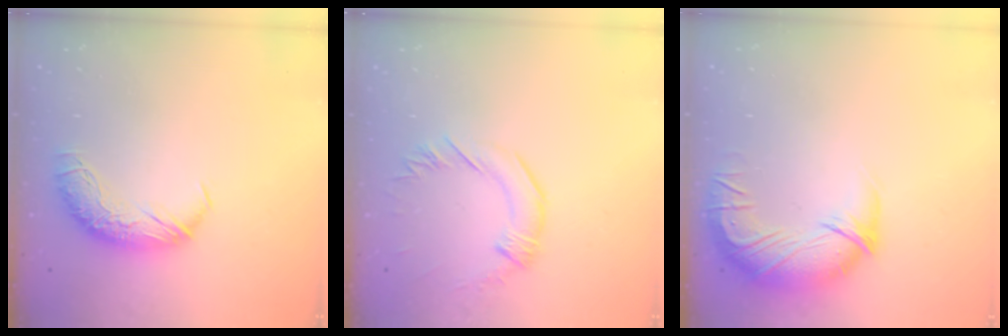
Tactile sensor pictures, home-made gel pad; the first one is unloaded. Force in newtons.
{"total": 1.0, "press": 1.0, "slide": 0.4}
{"total": 3.0, "press": 0.1, "slide": 3.0}